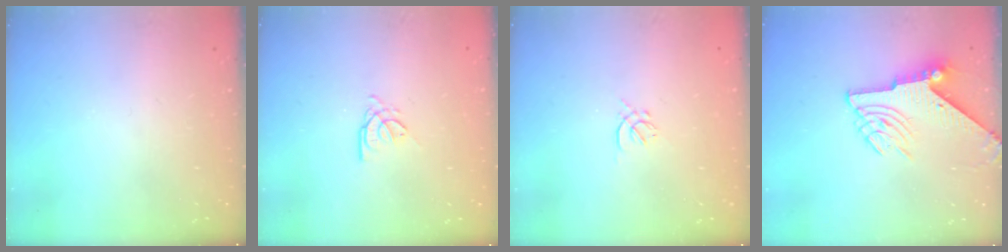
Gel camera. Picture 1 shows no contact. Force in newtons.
{"total": 0.9, "press": 0.8, "slide": 0.2}
{"total": 1.0, "press": 0.9, "slide": 0.4}
{"total": 7.4, "press": 7.3, "slide": 0.9}